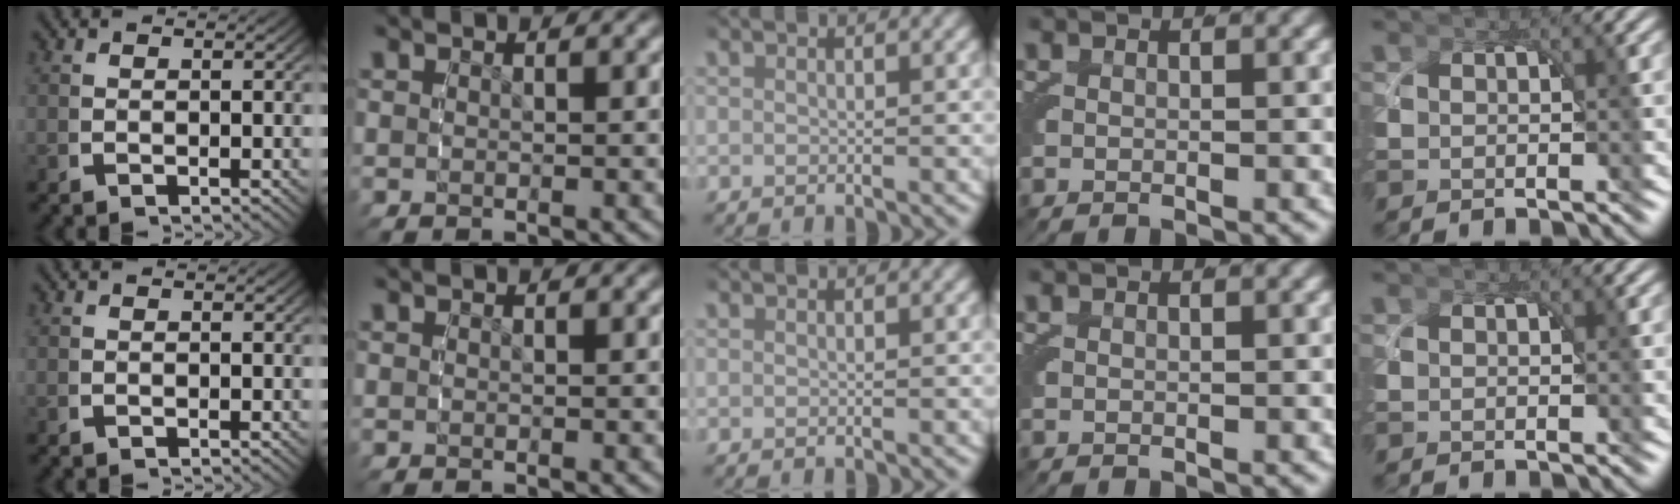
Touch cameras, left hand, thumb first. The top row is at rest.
{}